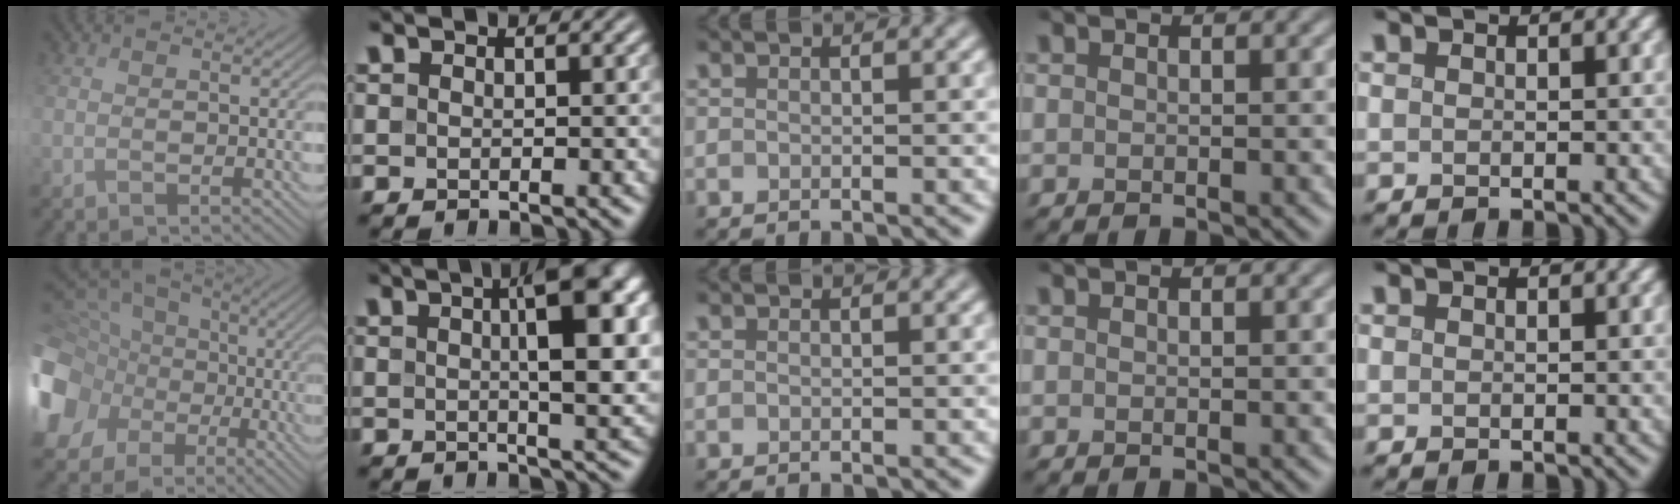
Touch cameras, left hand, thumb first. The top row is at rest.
{"thumb": {"total": 19.3, "force": [-2.1, 17.3, 8.4], "torque": [-0.263, -0.016, -0.063]}, "index": {"total": 8.2, "force": [1.9, 2.2, 7.7], "torque": [-0.094, 0.012, 0.026]}}